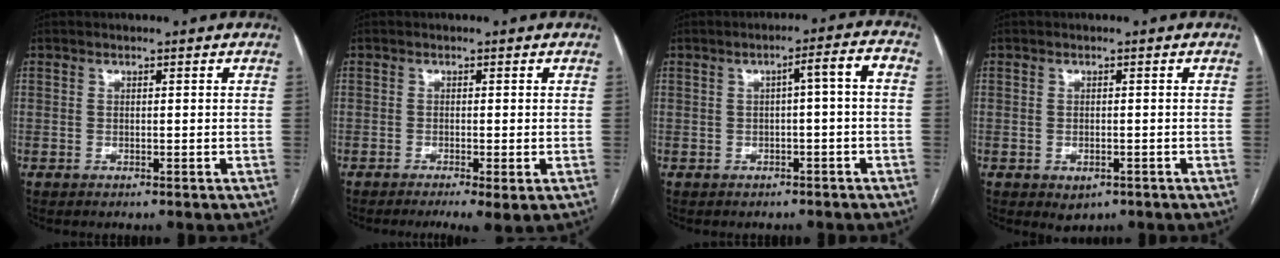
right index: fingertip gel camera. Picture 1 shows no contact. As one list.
[{"total": 4.2, "force": [-2.1, 0.8, 3.6], "torque": [-0.054, -0.015, -0.031]}, {"total": 4.3, "force": [-0.1, 0.3, 4.3], "torque": [-0.059, 0.020, -0.001]}, {"total": 2.2, "force": [-1.0, 1.5, 1.3], "torque": [-0.016, -0.001, -0.001]}]